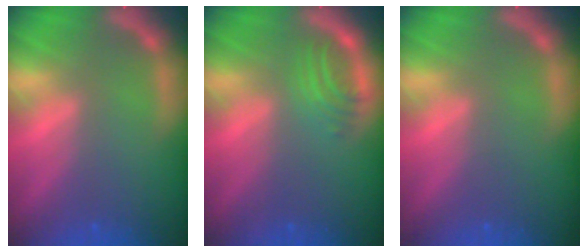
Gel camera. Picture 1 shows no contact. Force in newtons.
{"total": 2.9}
{"total": 0.0}